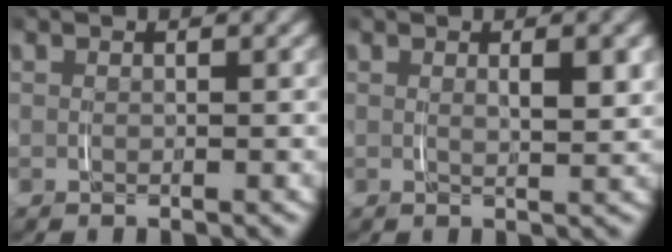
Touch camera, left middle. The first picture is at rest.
{"total": 1.2, "force": [0.9, -0.5, 0.7], "torque": [-0.009, 0.003, 0.017]}